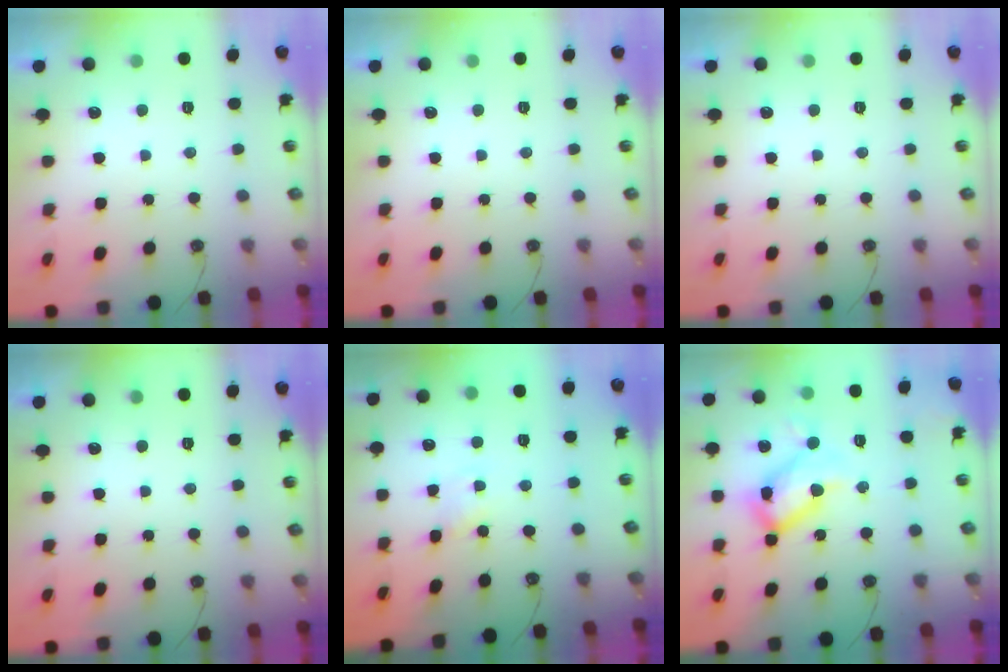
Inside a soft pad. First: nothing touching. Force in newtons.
{"total": 0.0}
{"total": 0.0}
{"total": 0.0}
{"total": 0.6, "press": 0.6, "slide": 0.1}
{"total": 19.9, "press": 19.9, "slide": 1.7}